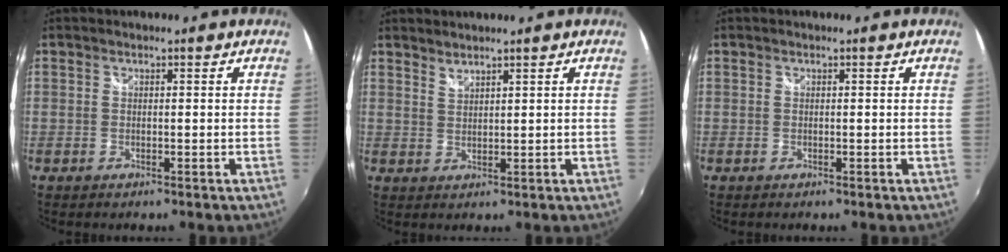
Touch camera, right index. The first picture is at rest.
{"total": 2.0, "force": [1.9, 0.1, 0.4], "torque": [-0.005, 0.000, 0.034]}
{"total": 0.0}